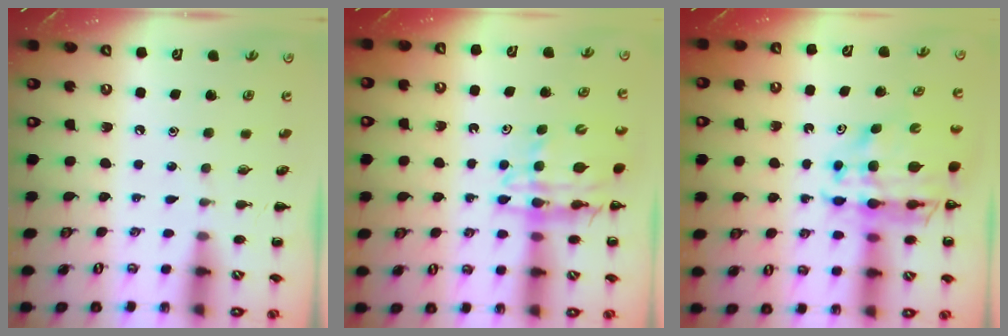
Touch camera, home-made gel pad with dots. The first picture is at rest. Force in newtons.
{"total": 13.4, "press": 12.9, "slide": 3.5}
{"total": 11.9, "press": 11.4, "slide": 3.2}